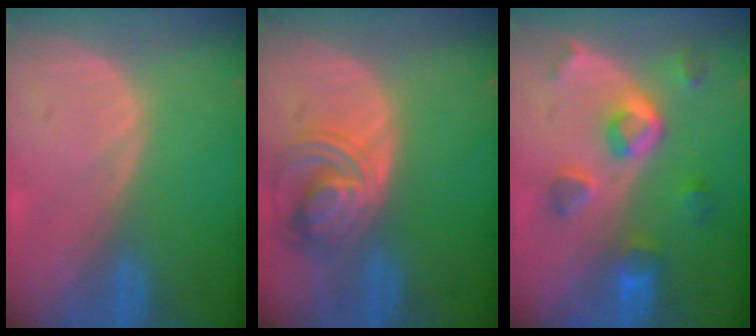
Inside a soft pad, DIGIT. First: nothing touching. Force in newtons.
{"total": 7.2, "press": 6.8, "slide": 2.5}
{"total": 7.8, "press": 7.0, "slide": 3.4}